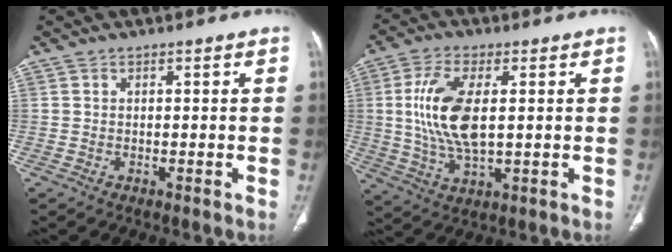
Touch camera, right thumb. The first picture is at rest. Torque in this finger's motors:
{"motor_torque": [2.23, 2.51, 1.79, -0.94, 0.62]}